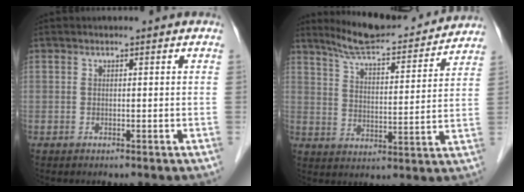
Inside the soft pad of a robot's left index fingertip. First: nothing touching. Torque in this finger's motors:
{"motor_torque": [0.95, -1.04, 0.08, 0.03]}